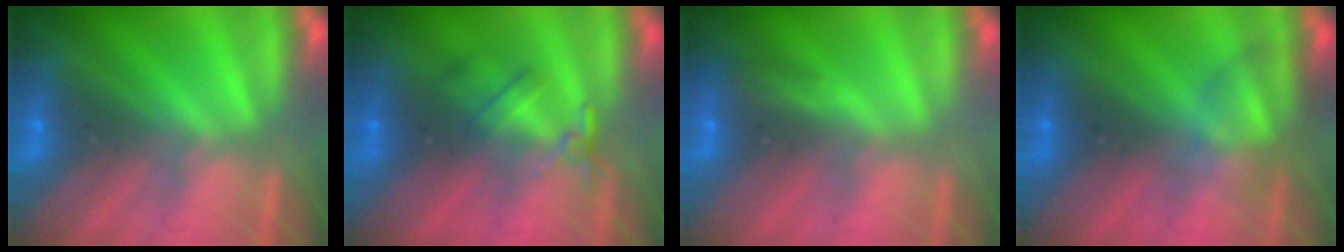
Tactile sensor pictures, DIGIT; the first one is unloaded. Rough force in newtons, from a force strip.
{"total": 2.4}
{"total": 2.9}
{"total": 2.5}